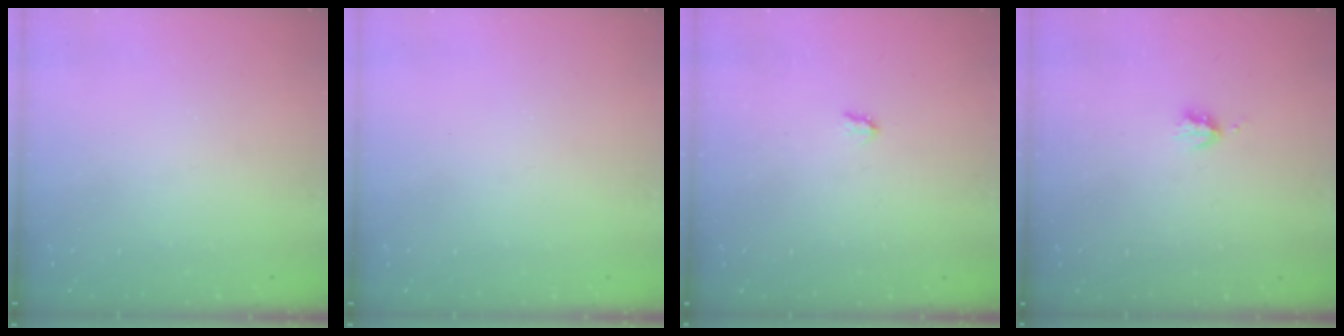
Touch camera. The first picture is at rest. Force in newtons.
{"total": 0.0}
{"total": 1.9, "press": 1.9, "slide": 0.3}
{"total": 3.4, "press": 3.3, "slide": 0.5}